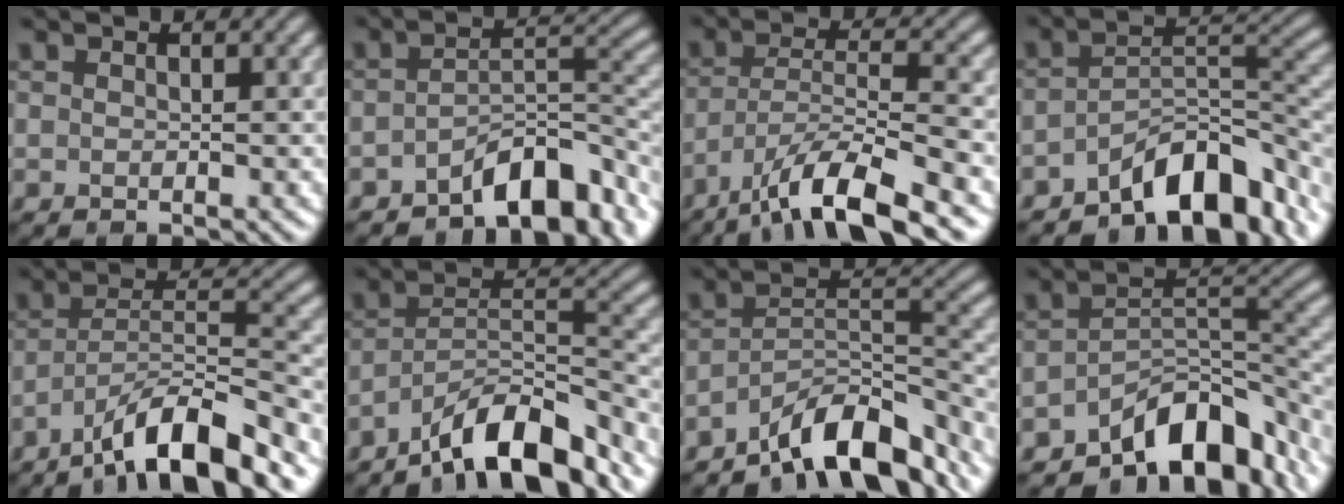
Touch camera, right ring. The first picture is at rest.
{"total": 7.6, "force": [-4.7, 3.1, 5.1], "torque": [-0.060, 0.004, -0.078]}
{"total": 8.7, "force": [-6.0, 1.9, 6.0], "torque": [-0.099, 0.004, -0.112]}
{"total": 9.2, "force": [-6.0, 3.8, 6.0], "torque": [-0.072, 0.003, -0.099]}
{"total": 9.2, "force": [-6.5, 2.1, 6.1], "torque": [-0.096, 0.009, -0.117]}
{"total": 9.7, "force": [-7.3, 2.6, 5.9], "torque": [-0.081, 0.012, -0.135]}
{"total": 9.6, "force": [-7.2, 3.1, 5.6], "torque": [-0.071, 0.007, -0.132]}
{"total": 10.2, "force": [-6.7, 4.4, 6.2], "torque": [-0.072, -0.003, -0.113]}